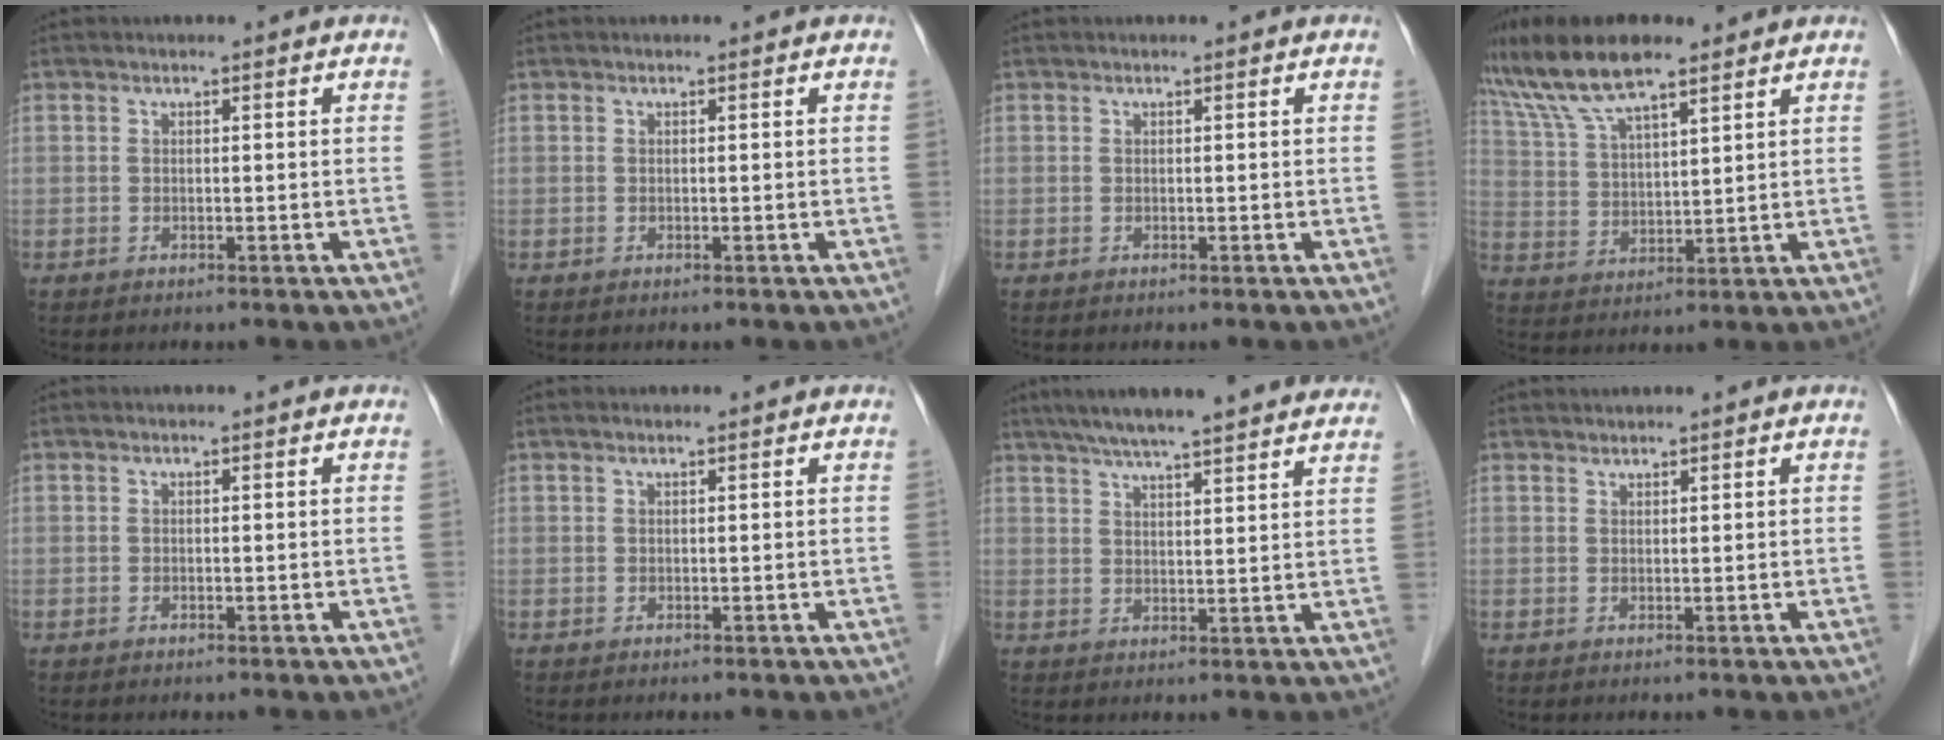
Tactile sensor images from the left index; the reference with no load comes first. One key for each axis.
{"total": 0.0}
{"total": 0.0}
{"total": 11.0, "fx": 8.7, "fy": 2.2, "fz": 6.4, "tx": -0.139, "ty": 0.021, "tz": 0.167}
{"total": 0.0}
{"total": 0.0}
{"total": 19.0, "fx": 16.3, "fy": 1.4, "fz": 9.7, "tx": -0.153, "ty": 0.037, "tz": 0.215}
{"total": 0.7, "fx": 0.7, "fy": 0.0, "fz": -0.2, "tx": -0.002, "ty": 0.006, "tz": 0.015}